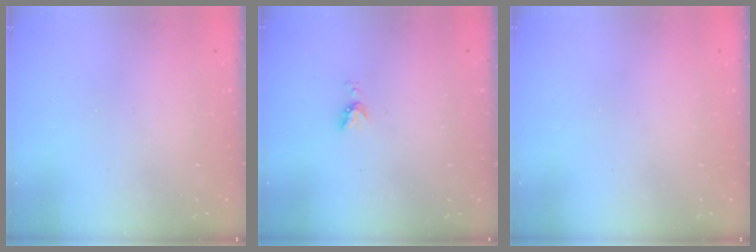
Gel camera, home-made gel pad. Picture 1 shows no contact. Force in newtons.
{"total": 3.7, "press": 3.7, "slide": 0.5}
{"total": 0.0}